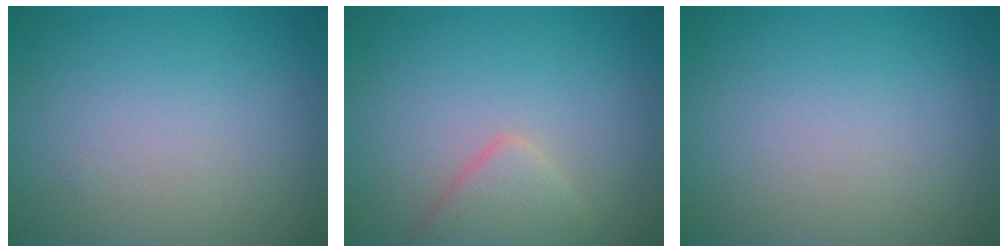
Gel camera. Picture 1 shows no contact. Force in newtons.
{"total": 2.6, "press": 2.6, "slide": 0.2}
{"total": 0.0}